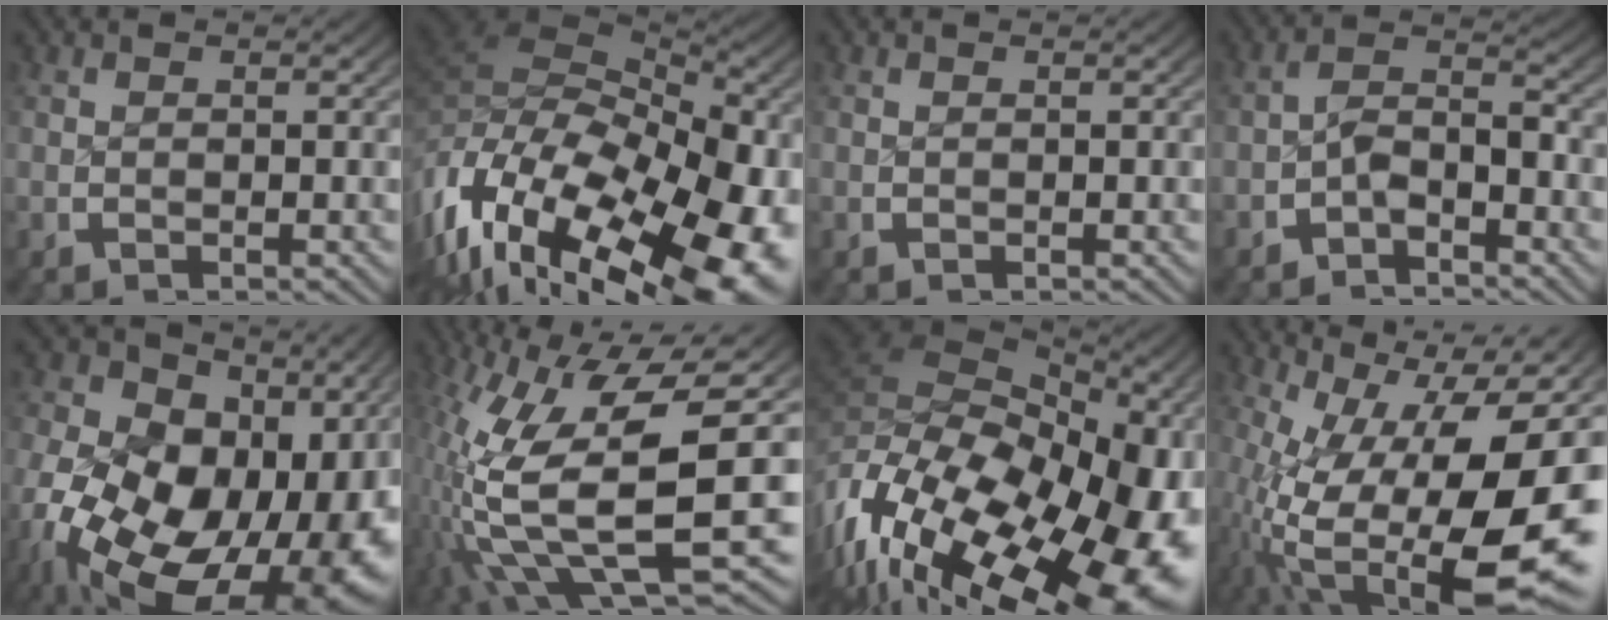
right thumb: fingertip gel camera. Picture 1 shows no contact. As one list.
[{"total": 22.1, "force": [-2.3, 14.7, 16.3], "torque": [-0.326, -0.077, 0.005]}, {"total": 0.0}, {"total": 4.6, "force": [-1.9, 3.4, 2.6], "torque": [-0.035, -0.014, -0.036]}, {"total": 24.2, "force": [-4.1, 16.3, 17.4], "torque": [-0.327, -0.082, -0.024]}, {"total": 18.6, "force": [-1.2, 10.7, 15.1], "torque": [-0.323, -0.077, 0.025]}, {"total": 26.7, "force": [-2.7, 17.9, 19.6], "torque": [-0.379, -0.079, 0.000]}, {"total": 22.4, "force": [-1.4, 14.1, 17.3], "torque": [-0.315, -0.078, 0.019]}]